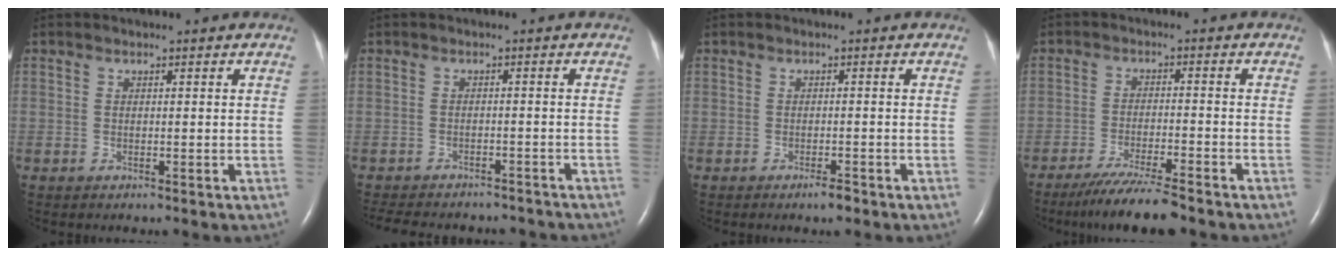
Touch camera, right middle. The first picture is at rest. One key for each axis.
{"total": 17.6, "fx": -15.4, "fy": 5.7, "fz": 6.3, "tx": -0.155, "ty": -0.012, "tz": -0.188}
{"total": 1.8, "fx": -1.3, "fy": 0.3, "fz": 1.1, "tx": -0.021, "ty": -0.002, "tz": -0.020}
{"total": 8.1, "fx": -6.8, "fy": 0.0, "fz": 4.4, "tx": -0.079, "ty": -0.025, "tz": -0.115}